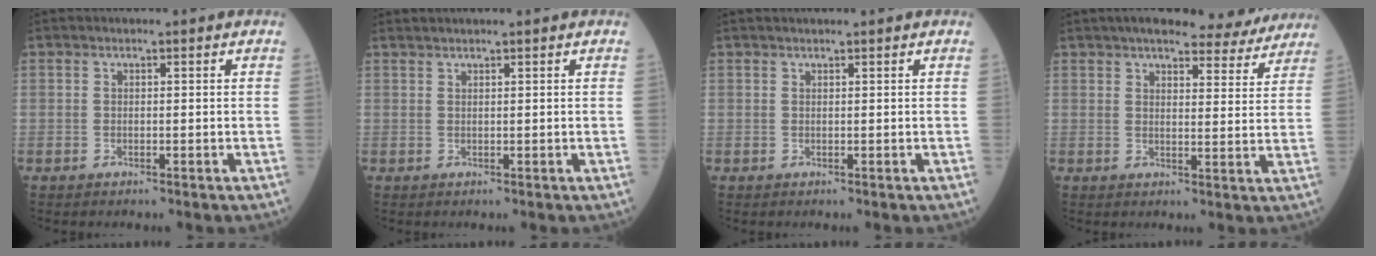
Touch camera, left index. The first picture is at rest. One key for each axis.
{"total": 2.1, "fx": 1.9, "fy": -0.4, "fz": 0.9, "tx": -0.013, "ty": 0.019, "tz": 0.040}
{"total": 1.6, "fx": 1.5, "fy": 0.0, "fz": 0.6, "tx": -0.006, "ty": 0.025, "tz": 0.028}
{"total": 14.9, "fx": 13.2, "fy": 3.2, "fz": 6.0, "tx": -0.065, "ty": 0.010, "tz": 0.161}